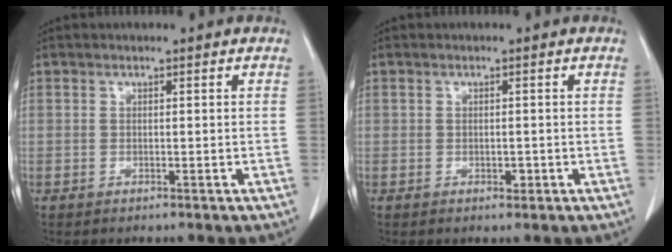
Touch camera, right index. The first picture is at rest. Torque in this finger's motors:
{"motor_torque": [-0.19, 0.13, -0.01, -0.01]}